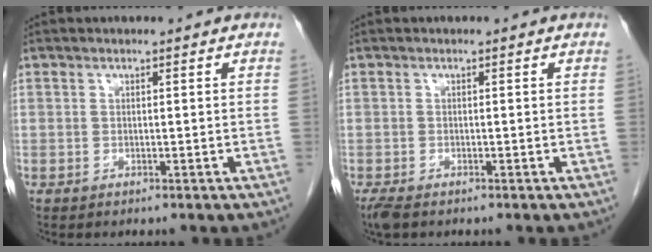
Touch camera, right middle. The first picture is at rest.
{"total": 2.6, "force": [-2.0, 0.9, 1.5], "torque": [-0.035, -0.010, -0.033]}